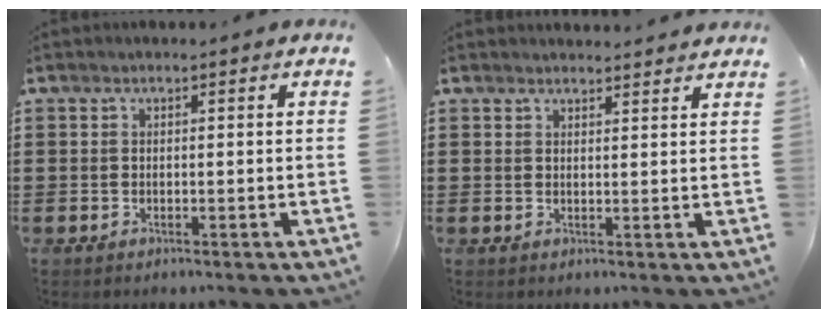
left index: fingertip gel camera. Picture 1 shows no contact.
{"total": 1.8, "force": [1.8, 0.1, 0.0], "torque": [-0.006, -0.002, 0.035]}